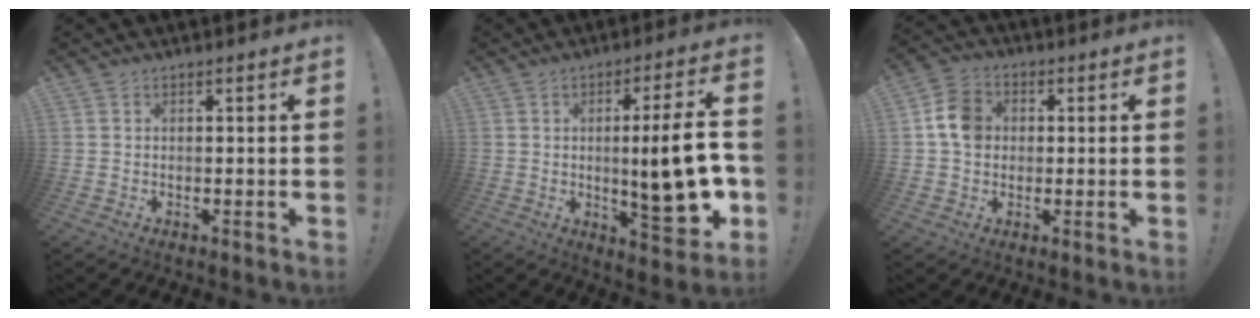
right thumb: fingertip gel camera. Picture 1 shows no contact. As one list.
[{"total": 16.9, "force": [-1.1, 3.3, 16.5], "torque": [-0.230, -0.009, -0.017]}, {"total": 9.3, "force": [0.9, 7.7, 5.0], "torque": [-0.074, 0.019, 0.021]}]